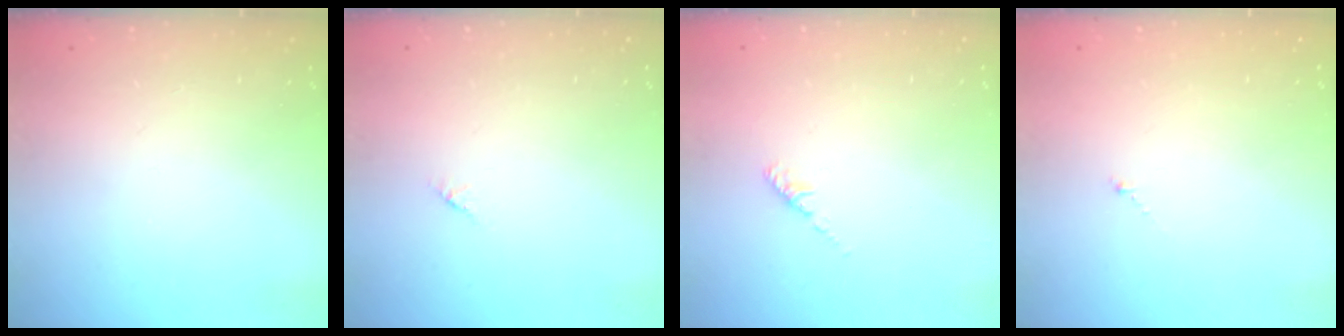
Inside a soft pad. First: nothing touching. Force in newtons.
{"total": 1.2, "press": 1.2, "slide": 0.3}
{"total": 2.2, "press": 2.1, "slide": 0.6}
{"total": 0.0}